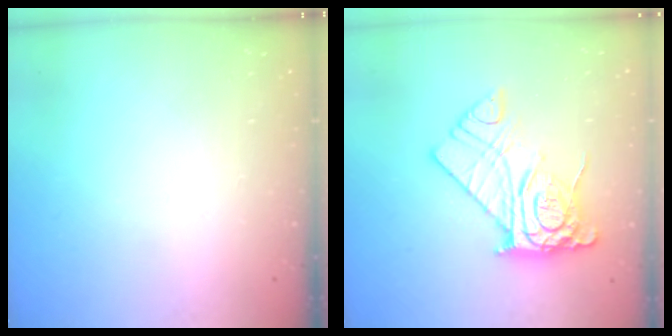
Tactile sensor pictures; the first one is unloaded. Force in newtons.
{"total": 14.9, "press": 14.8, "slide": 1.7}